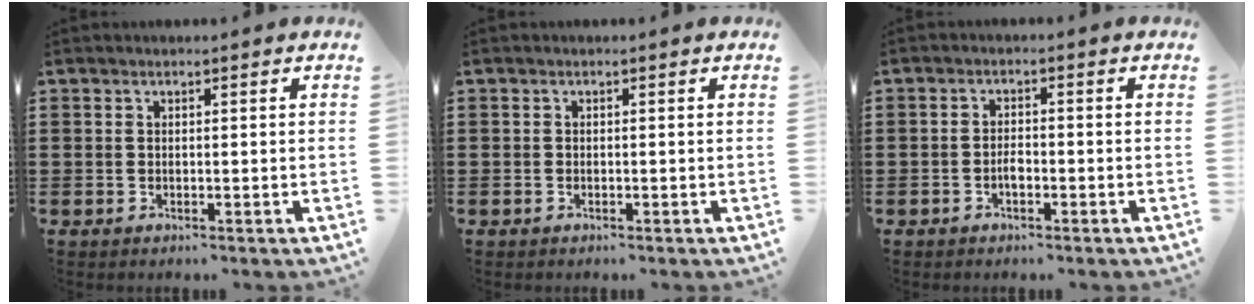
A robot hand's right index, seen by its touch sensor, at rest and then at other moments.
{"total": 0.0}
{"total": 1.9, "force": [-0.6, 0.8, 1.6], "torque": [-0.031, -0.001, -0.010]}